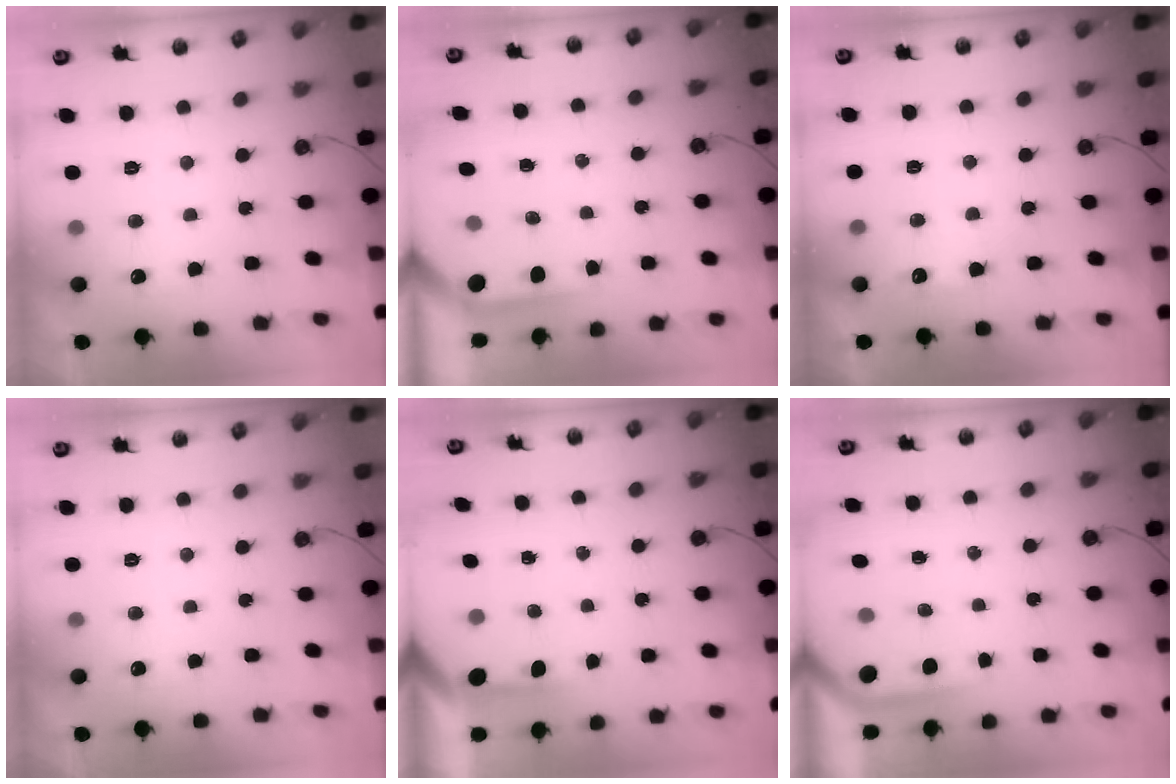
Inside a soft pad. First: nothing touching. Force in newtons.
{"total": 3.5, "press": 3.5, "slide": 0.4}
{"total": 5.2, "press": 5.2, "slide": 0.6}
{"total": 0.0}
{"total": 2.7, "press": 2.7, "slide": 0.2}
{"total": 2.7, "press": 2.7, "slide": 0.4}